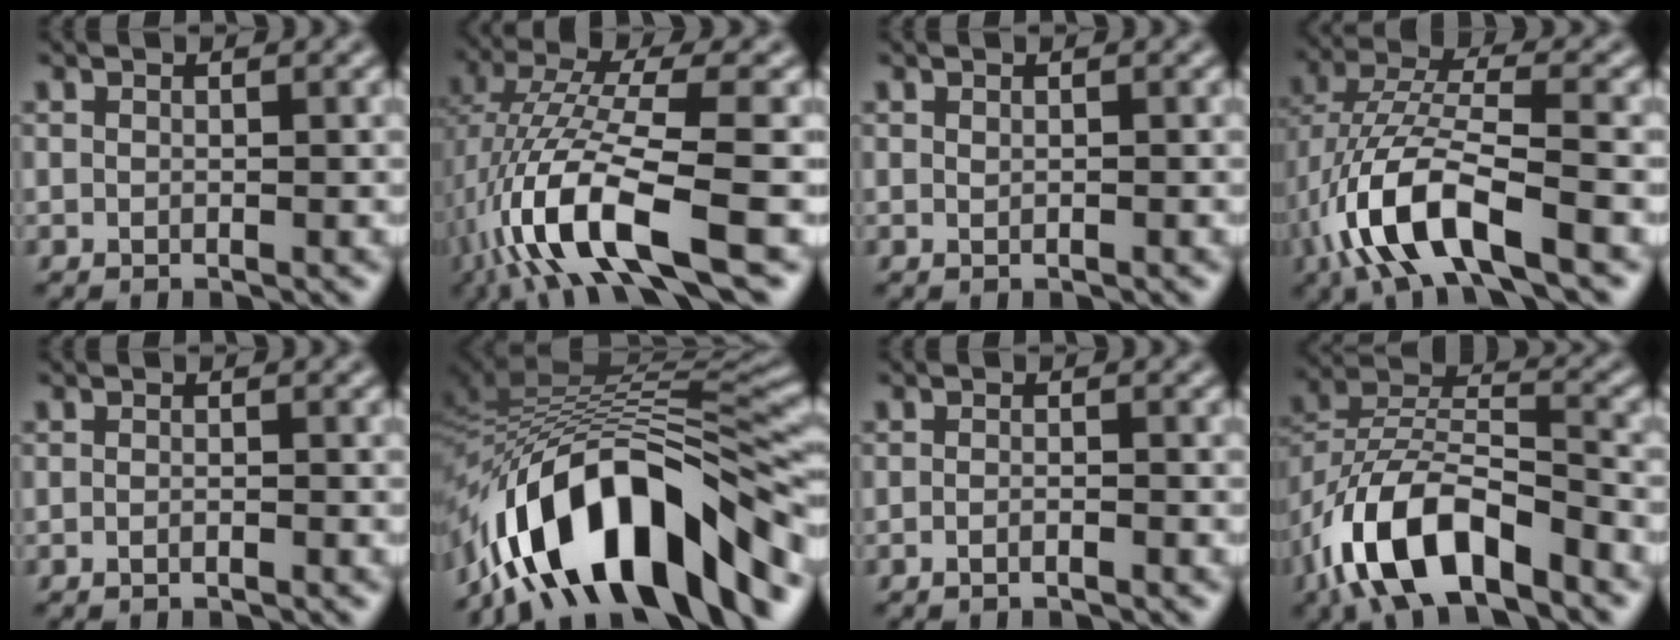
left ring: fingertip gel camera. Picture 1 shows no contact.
{"total": 11.0, "force": [-3.7, 2.9, 9.9], "torque": [-0.194, 0.007, -0.071]}
{"total": 0.0}
{"total": 9.3, "force": [-4.2, 3.3, 7.7], "torque": [-0.166, 0.004, -0.084]}
{"total": 0.7, "force": [-0.5, 0.1, 0.5], "torque": [-0.007, 0.000, -0.009]}
{"total": 14.8, "force": [-8.3, 6.2, 10.6], "torque": [-0.167, 0.019, -0.146]}
{"total": 1.0, "force": [-0.7, 0.2, 0.7], "torque": [-0.011, 0.001, -0.013]}
{"total": 11.0, "force": [-6.6, 4.6, 7.6], "torque": [-0.143, 0.007, -0.131]}